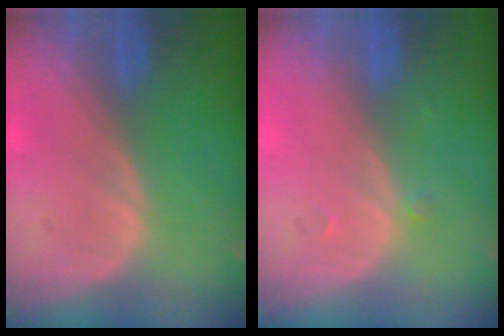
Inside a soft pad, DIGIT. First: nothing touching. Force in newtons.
{"total": 0.7, "press": 0.7, "slide": 0.1}